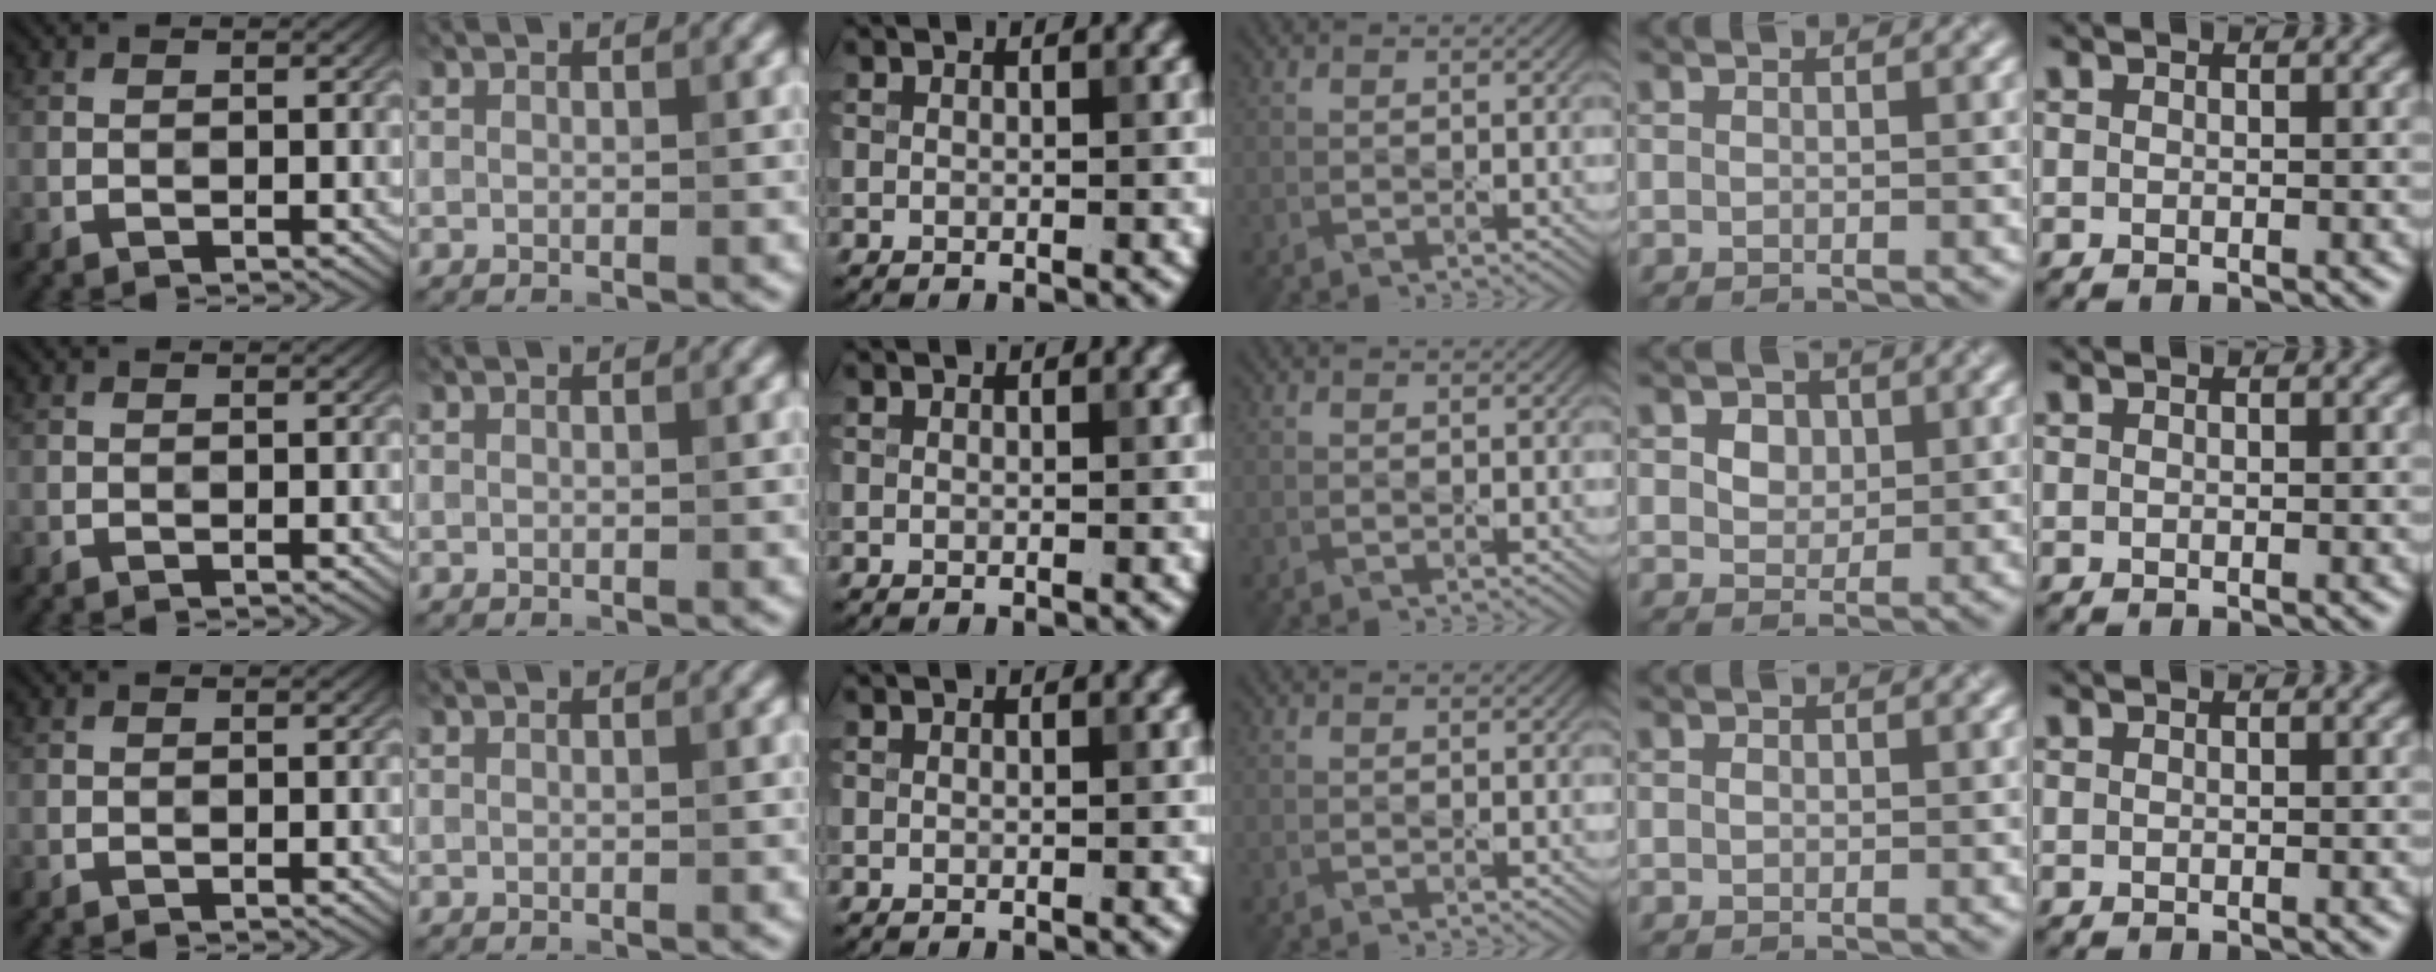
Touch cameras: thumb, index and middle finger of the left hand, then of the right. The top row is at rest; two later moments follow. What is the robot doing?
{"motion": "press", "object": "mouse"}